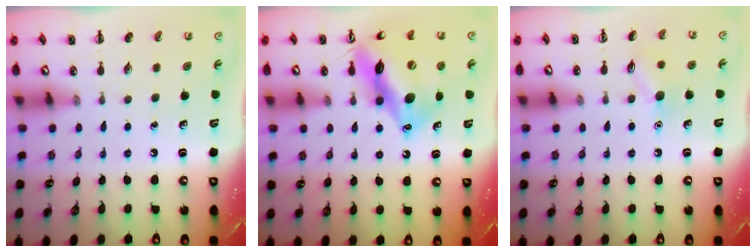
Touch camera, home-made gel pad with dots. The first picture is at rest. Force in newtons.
{"total": 16.6, "press": 16.3, "slide": 3.1}
{"total": 7.9, "press": 7.8, "slide": 1.3}